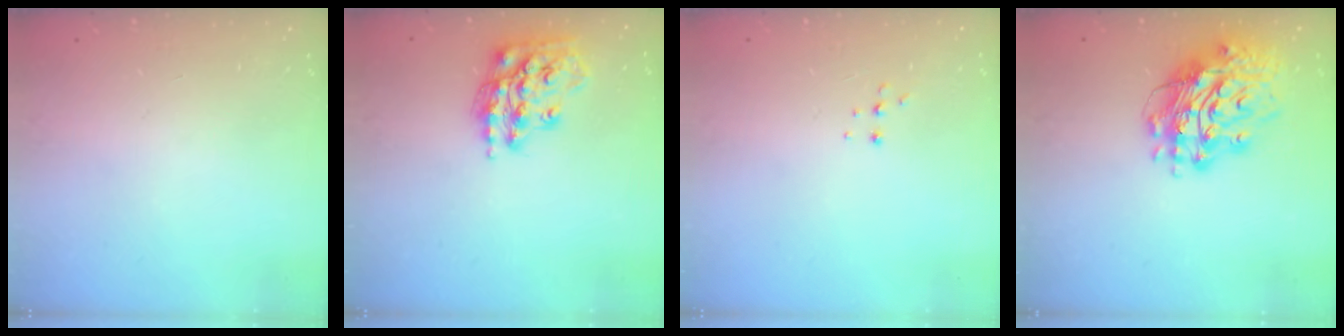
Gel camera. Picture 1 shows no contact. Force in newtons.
{"total": 16.3, "press": 16.2, "slide": 1.1}
{"total": 5.0, "press": 4.9, "slide": 0.9}
{"total": 15.8, "press": 15.7, "slide": 1.7}